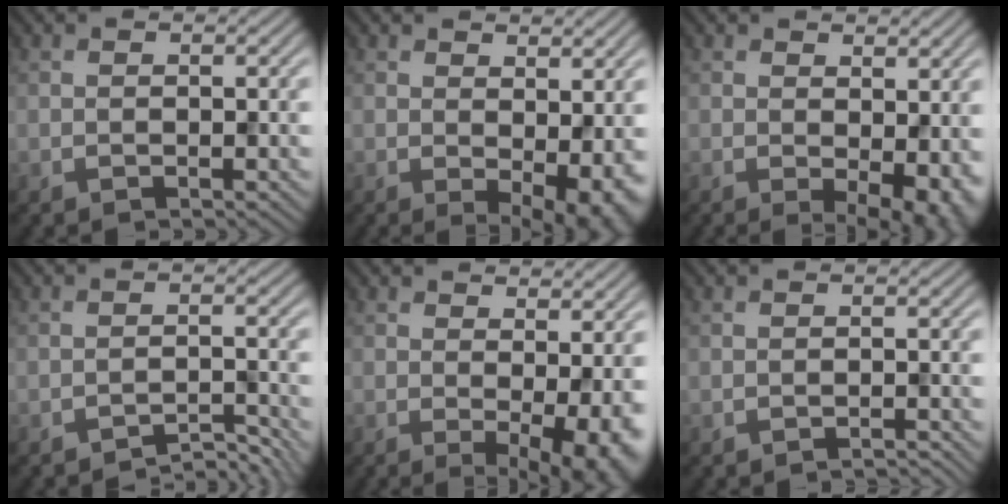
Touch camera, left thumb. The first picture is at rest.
{"total": 5.7, "force": [0.2, 2.6, 5.1], "torque": [-0.074, -0.011, 0.014]}
{"total": 5.4, "force": [-0.2, 2.5, 4.8], "torque": [-0.067, -0.012, 0.008]}
{"total": 3.1, "force": [-2.9, 0.3, 1.1], "torque": [-0.012, 0.010, -0.049]}
{"total": 6.8, "force": [-0.1, 2.1, 6.5], "torque": [-0.092, -0.010, 0.009]}
{"total": 1.0, "force": [-0.9, 0.1, 0.3], "torque": [0.000, 0.005, -0.020]}